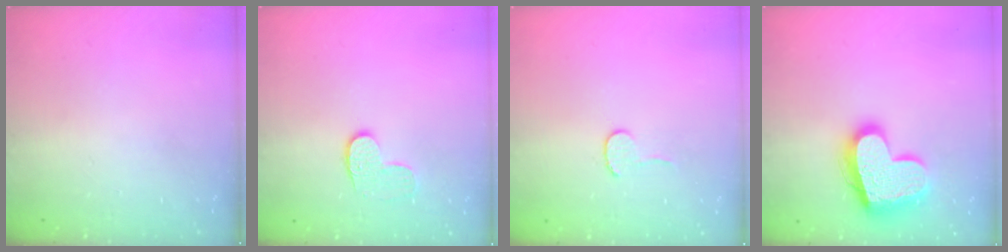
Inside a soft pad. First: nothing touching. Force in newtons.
{"total": 6.8, "press": 6.8, "slide": 0.2}
{"total": 4.1, "press": 4.1, "slide": 0.4}
{"total": 18.2, "press": 18.2, "slide": 1.6}